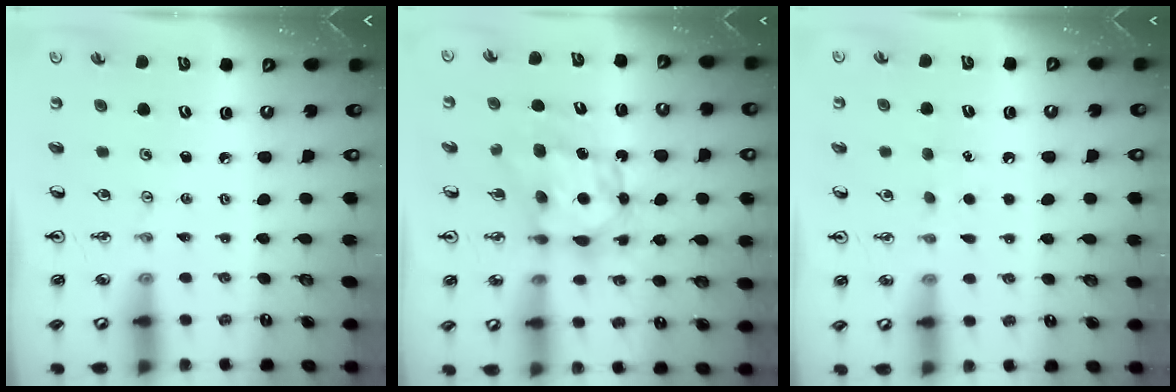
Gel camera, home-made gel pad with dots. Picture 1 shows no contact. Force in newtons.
{"total": 8.3, "press": 8.3, "slide": 0.7}
{"total": 5.3, "press": 5.3, "slide": 0.7}